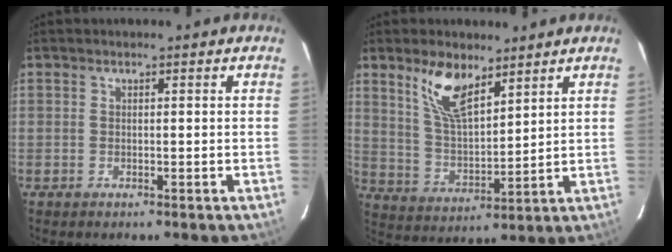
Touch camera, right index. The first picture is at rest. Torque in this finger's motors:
{"motor_torque": [1.00, 0.90, 0.38, 0.13]}